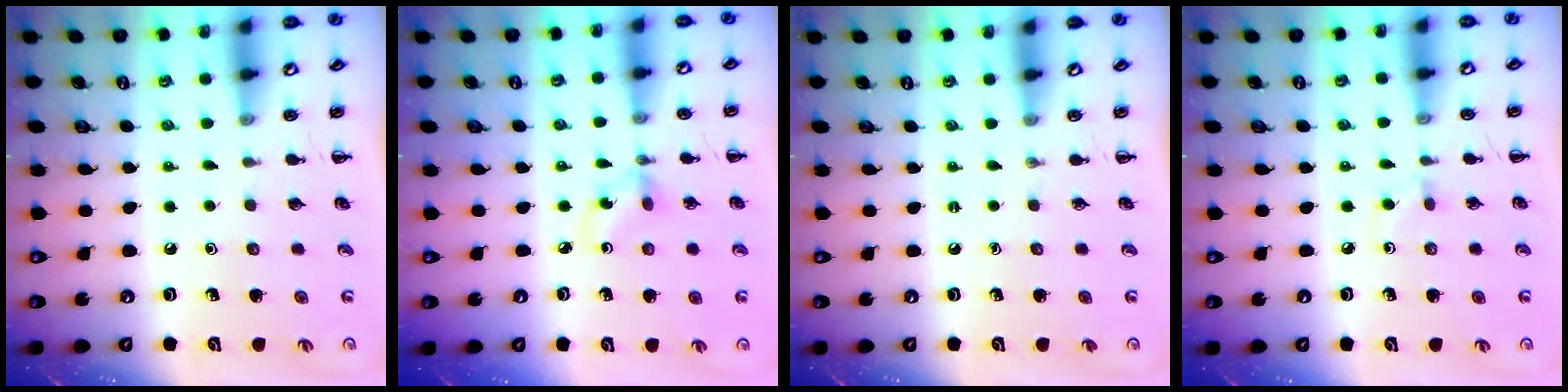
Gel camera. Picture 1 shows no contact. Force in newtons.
{"total": 2.9, "press": 2.8, "slide": 0.9}
{"total": 0.0}
{"total": 4.1, "press": 3.8, "slide": 1.6}